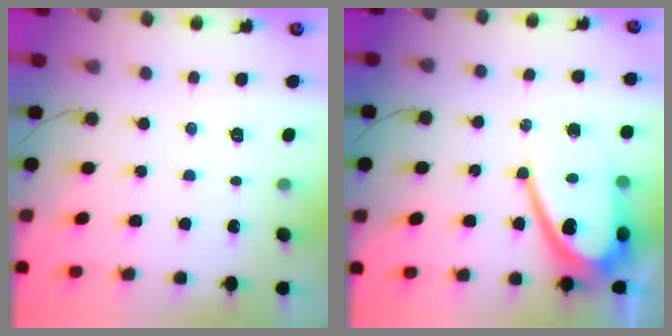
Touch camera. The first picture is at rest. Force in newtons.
{"total": 15.9, "press": 15.9, "slide": 1.2}